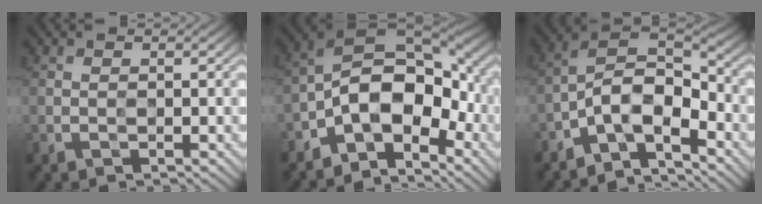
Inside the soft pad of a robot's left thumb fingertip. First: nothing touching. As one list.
[{"total": 12.0, "force": [-4.6, 7.0, 8.6], "torque": [-0.145, -0.001, -0.091]}, {"total": 8.1, "force": [-5.1, 3.3, 5.3], "torque": [-0.086, 0.014, -0.110]}]